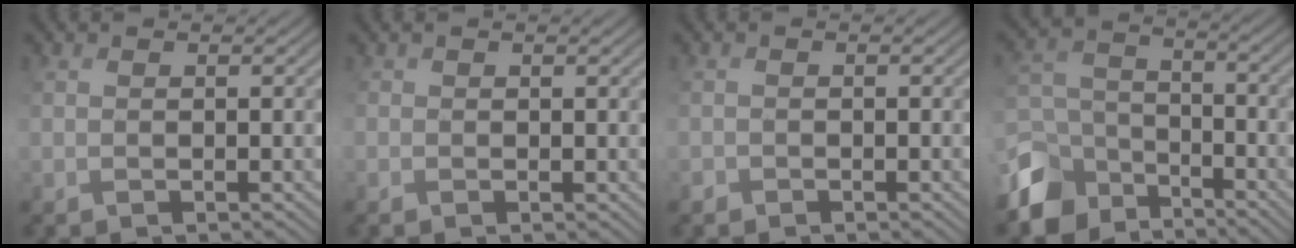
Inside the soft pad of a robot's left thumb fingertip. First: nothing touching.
{"total": 0.8, "force": [-0.4, 0.7, -0.1], "torque": [-0.004, -0.007, -0.008]}
{"total": 0.9, "force": [-0.7, 0.1, -0.5], "torque": [0.009, -0.005, -0.013]}
{"total": 9.4, "force": [-6.7, 5.7, 3.2], "torque": [-0.097, -0.011, -0.143]}